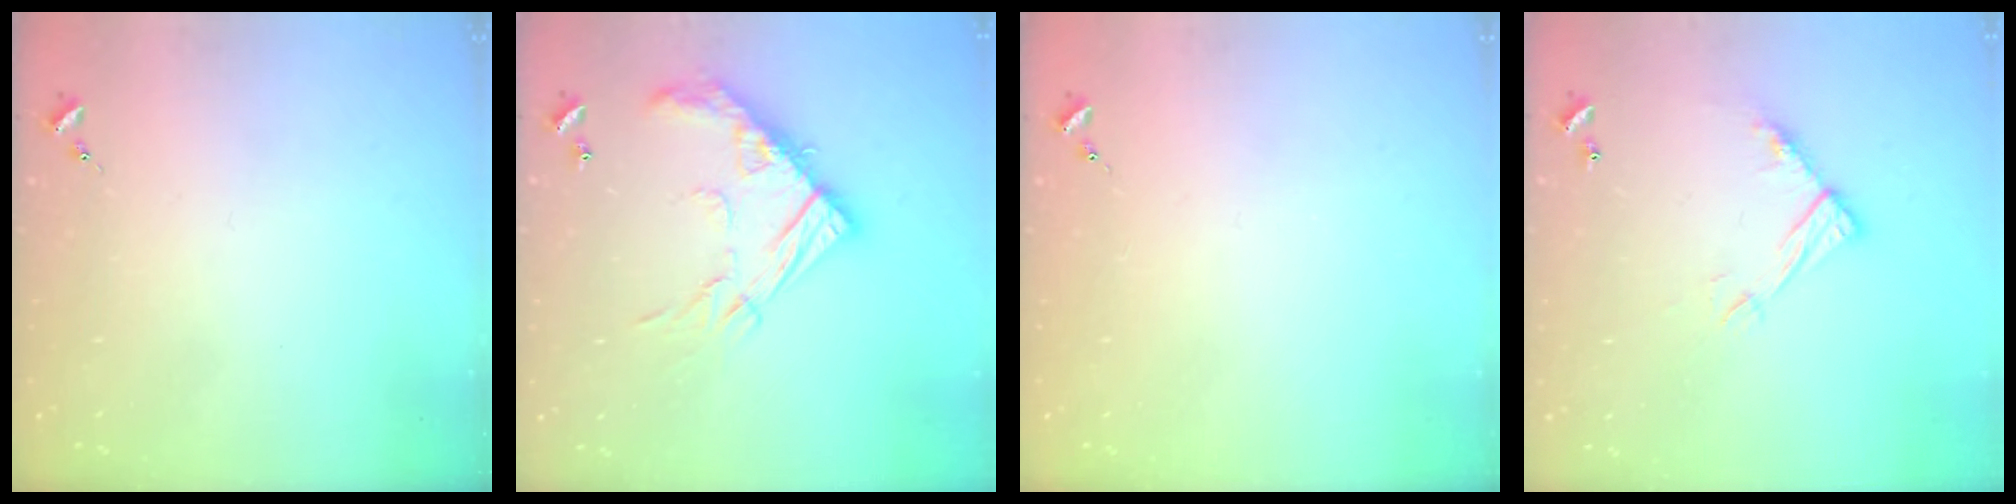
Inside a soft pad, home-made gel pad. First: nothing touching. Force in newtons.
{"total": 17.6, "press": 17.6, "slide": 1.2}
{"total": 0.0}
{"total": 11.1, "press": 11.0, "slide": 0.5}